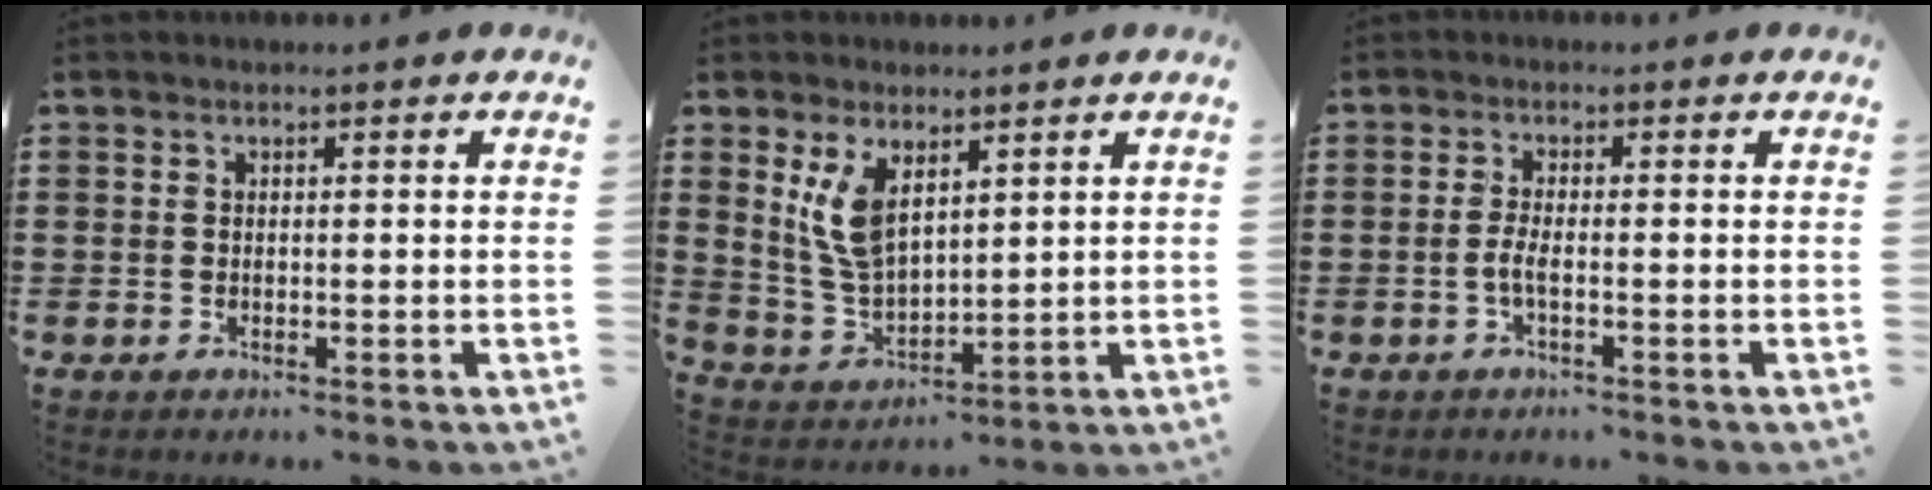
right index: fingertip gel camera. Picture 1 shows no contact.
{"total": 7.6, "force": [3.7, 3.8, 5.4], "torque": [-0.130, -0.007, 0.066]}
{"total": 2.4, "force": [-0.9, 0.4, 2.2], "torque": [-0.055, -0.004, -0.022]}